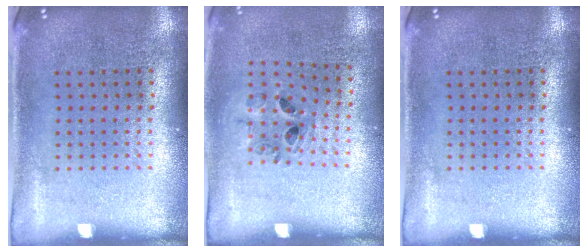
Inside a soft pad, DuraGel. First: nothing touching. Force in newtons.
{"total": 0.9, "press": 0.8, "slide": 0.3}
{"total": 0.0}